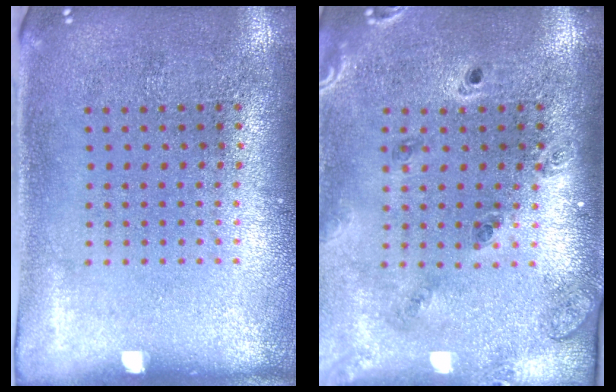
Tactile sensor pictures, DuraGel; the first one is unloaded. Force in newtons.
{"total": 1.4, "press": 1.4, "slide": 0.2}